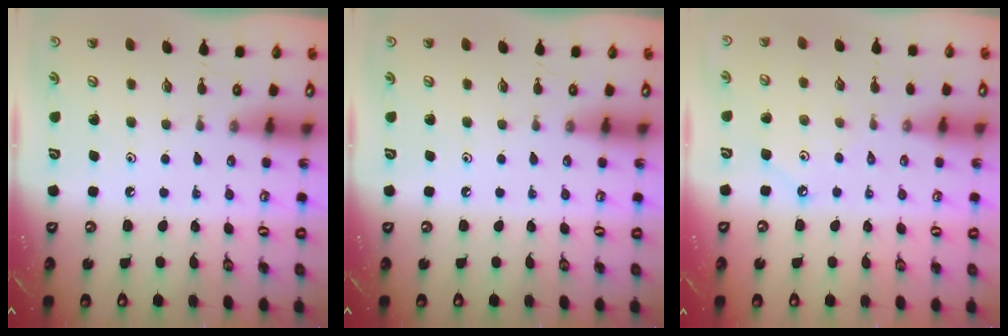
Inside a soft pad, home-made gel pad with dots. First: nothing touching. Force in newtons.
{"total": 0.0}
{"total": 3.0, "press": 3.0, "slide": 0.3}